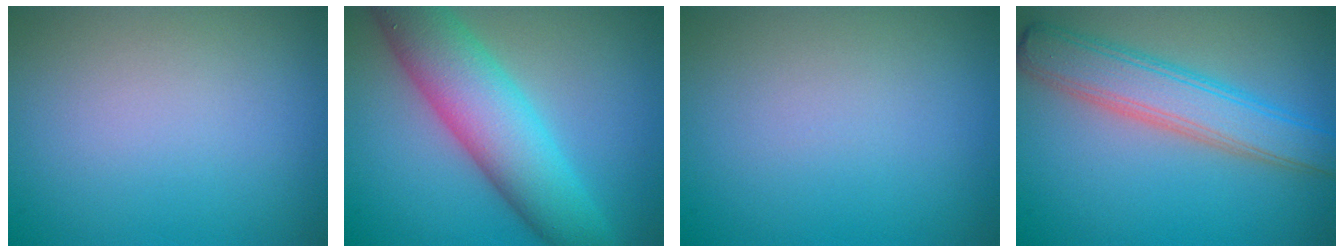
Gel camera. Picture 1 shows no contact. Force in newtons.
{"total": 8.4, "press": 8.4, "slide": 0.2}
{"total": 0.0}
{"total": 5.7, "press": 5.7, "slide": 0.3}